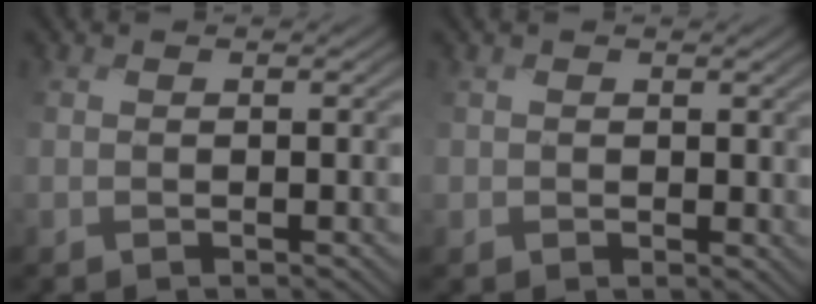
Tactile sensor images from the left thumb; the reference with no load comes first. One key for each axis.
{"total": 1.0, "fx": 0.7, "fy": 0.4, "fz": -0.6, "tx": 0.006, "ty": 0.000, "tz": 0.006}